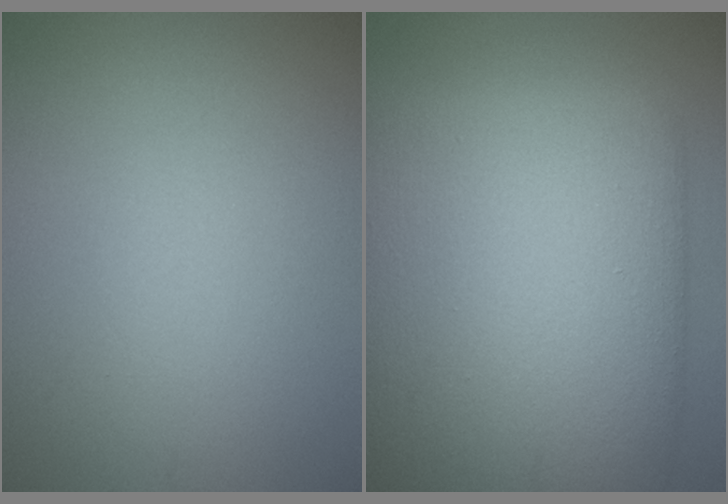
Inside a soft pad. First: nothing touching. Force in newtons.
{"total": 16.5, "press": 16.5, "slide": 0.4}